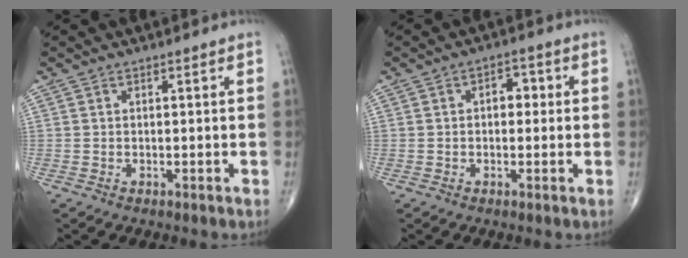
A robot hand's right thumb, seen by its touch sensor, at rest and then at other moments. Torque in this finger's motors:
{"motor_torque": [-0.15, 1.46, 0.36, 0.07, -0.01]}